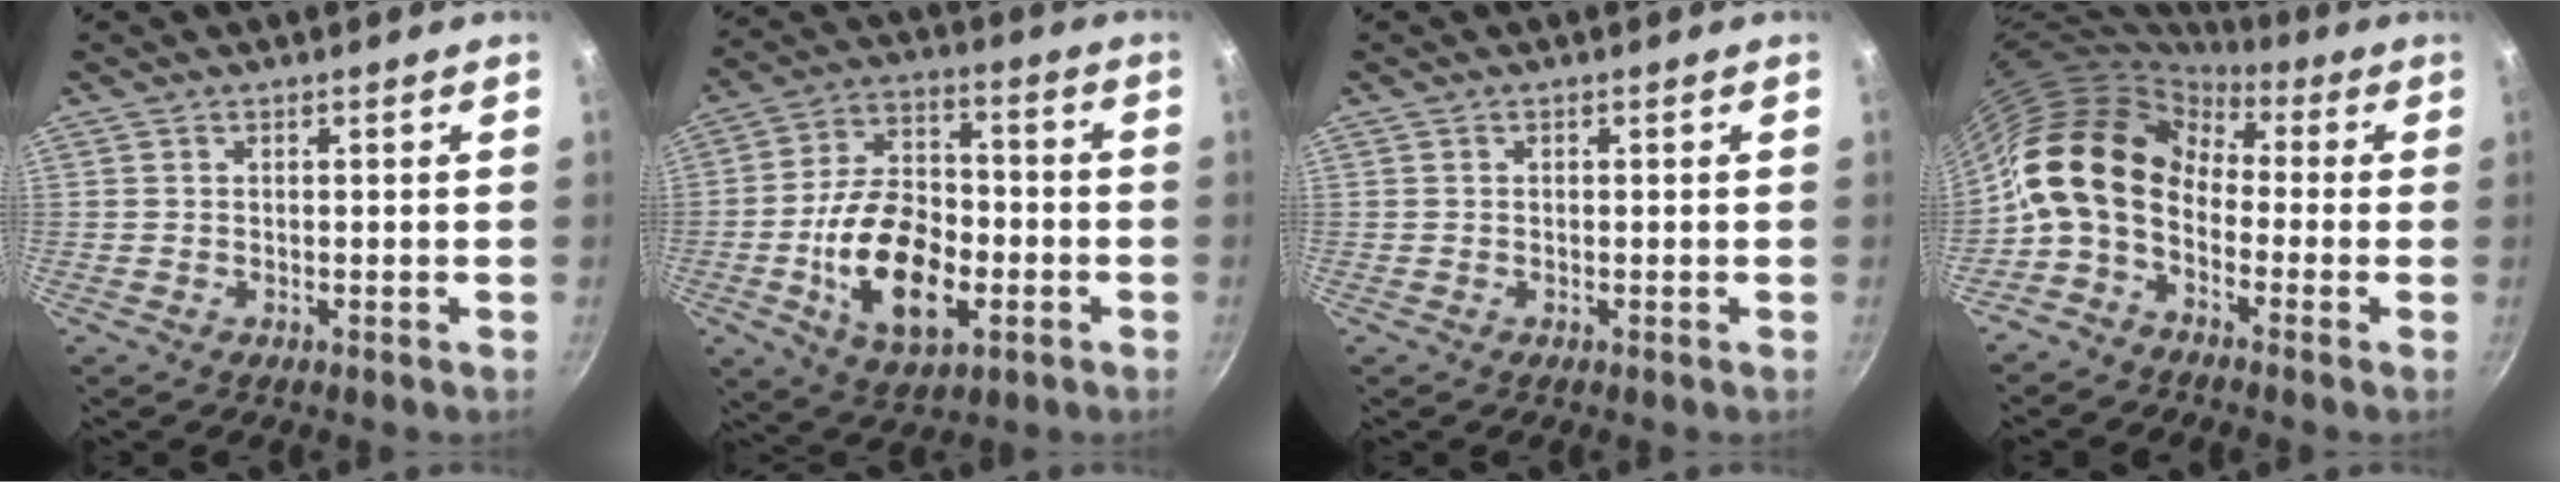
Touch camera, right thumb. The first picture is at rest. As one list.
[{"total": 18.1, "force": [-4.7, 10.6, 13.9], "torque": [-0.220, 0.028, -0.080]}, {"total": 0.0}, {"total": 14.1, "force": [-1.3, 10.0, 9.9], "torque": [-0.165, 0.038, -0.048]}]